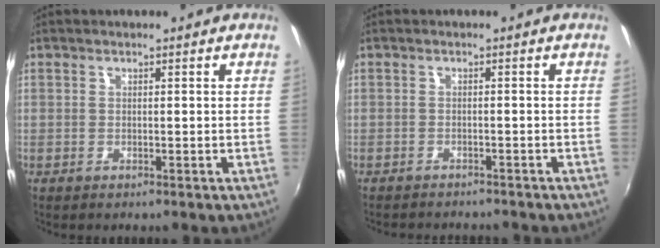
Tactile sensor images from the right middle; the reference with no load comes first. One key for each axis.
{"total": 5.0, "fx": -4.7, "fy": 1.0, "fz": 1.4, "tx": -0.040, "ty": -0.013, "tz": -0.068}